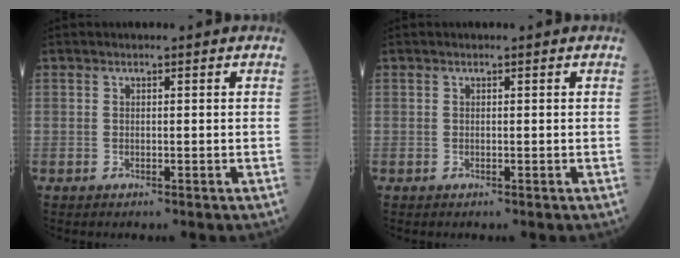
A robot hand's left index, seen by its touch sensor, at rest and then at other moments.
{"total": 0.0}